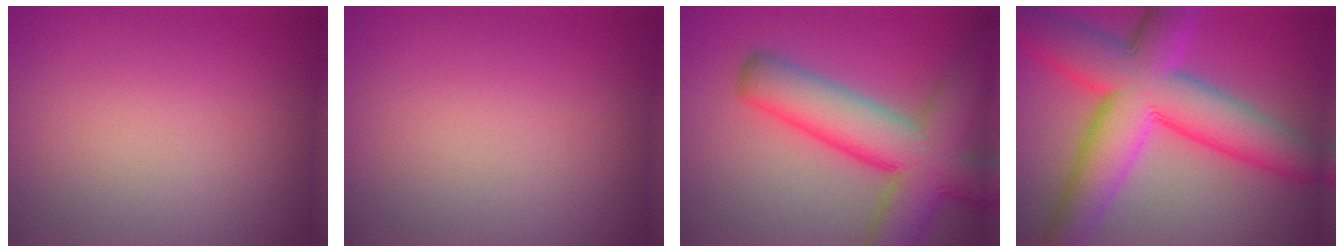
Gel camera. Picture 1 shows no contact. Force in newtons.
{"total": 0.0}
{"total": 10.4, "press": 10.4, "slide": 0.5}
{"total": 12.0, "press": 12.0, "slide": 0.4}